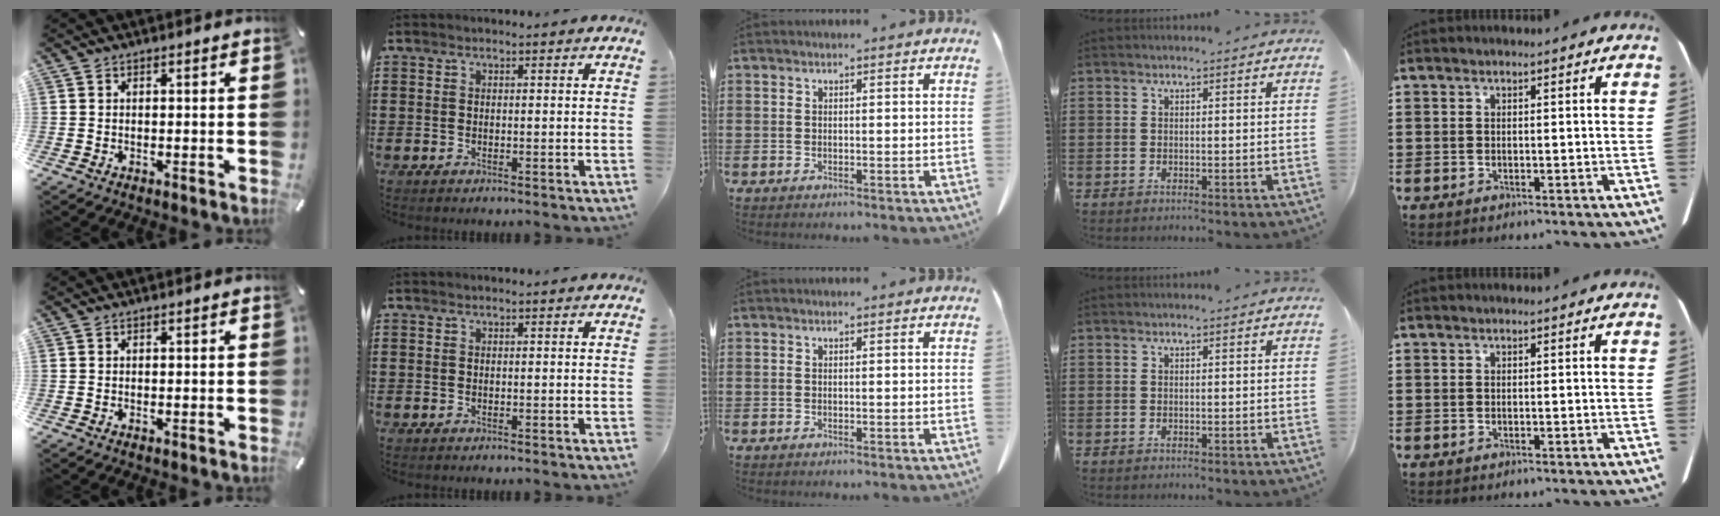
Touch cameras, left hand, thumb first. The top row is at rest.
{}